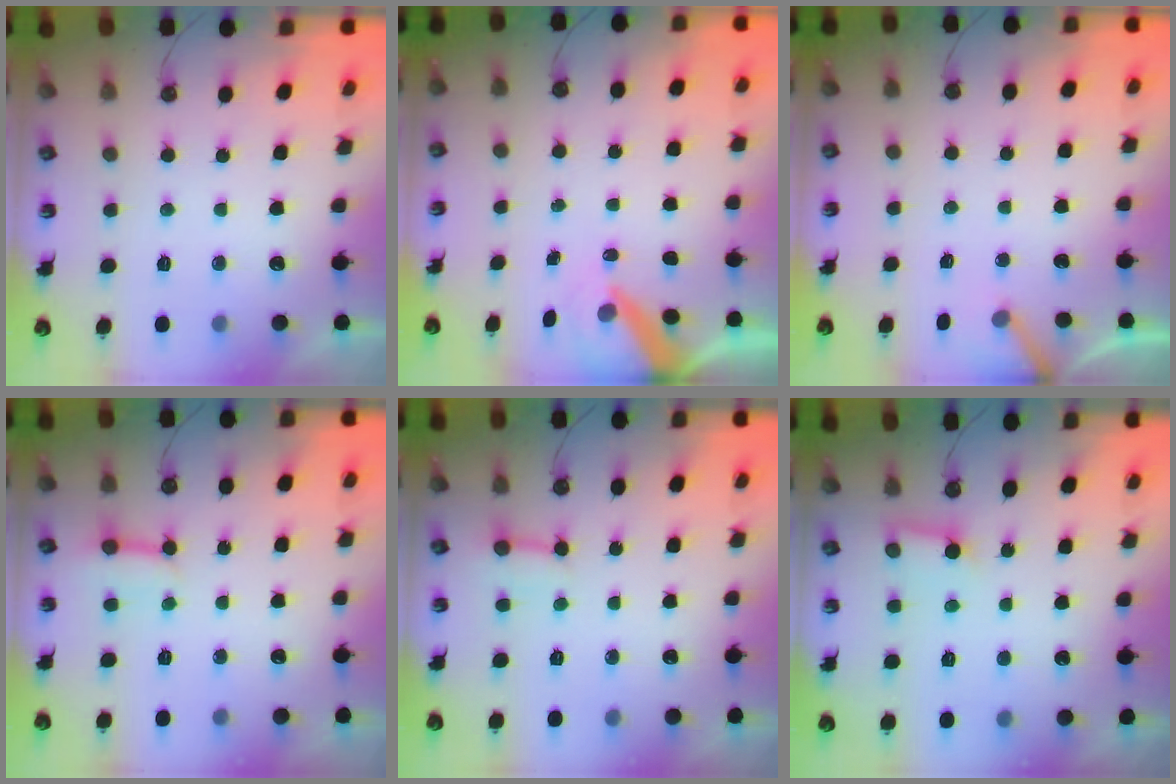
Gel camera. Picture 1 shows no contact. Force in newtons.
{"total": 7.7, "press": 7.7, "slide": 0.7}
{"total": 3.8, "press": 3.8, "slide": 0.2}
{"total": 3.0, "press": 2.9, "slide": 0.4}
{"total": 3.0, "press": 2.9, "slide": 0.5}
{"total": 3.0, "press": 3.0, "slide": 0.4}